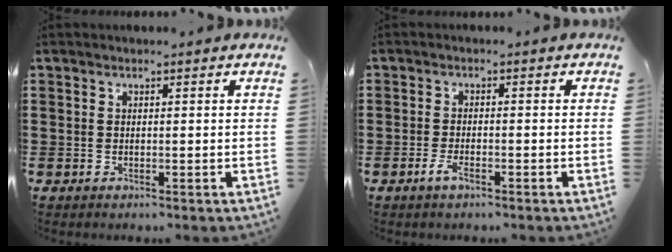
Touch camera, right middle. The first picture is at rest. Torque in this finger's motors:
{"motor_torque": [0.61, -0.45, 0.02, 0.05]}